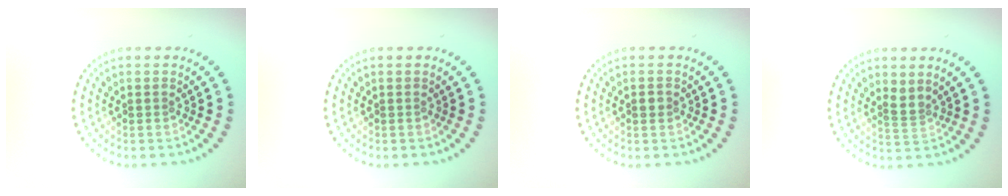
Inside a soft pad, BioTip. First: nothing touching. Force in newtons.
{"total": 0.0}
{"total": 1.1, "press": 1.1, "slide": 0.1}
{"total": 1.3, "press": 0.9, "slide": 0.9}